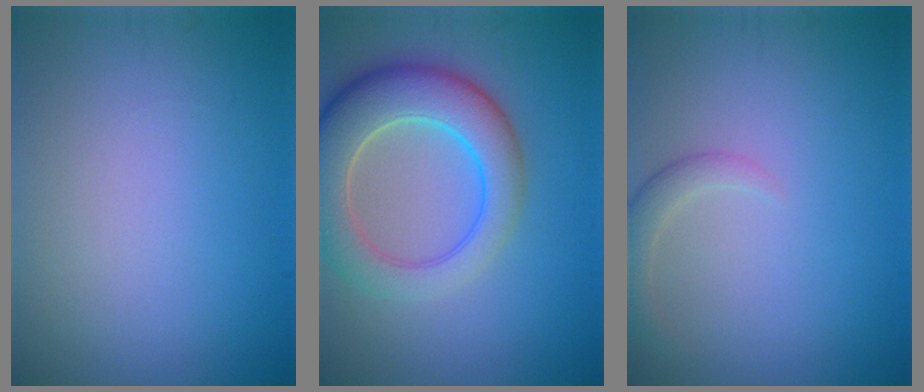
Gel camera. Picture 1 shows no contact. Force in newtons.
{"total": 8.0, "press": 7.9, "slide": 0.8}
{"total": 1.9, "press": 1.9, "slide": 0.2}